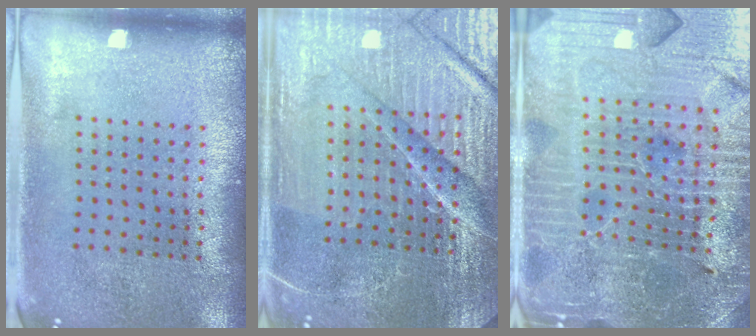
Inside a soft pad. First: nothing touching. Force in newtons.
{"total": 5.7, "press": 5.2, "slide": 2.4}
{"total": 5.1, "press": 4.8, "slide": 1.7}